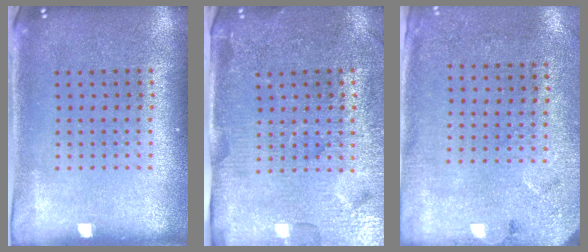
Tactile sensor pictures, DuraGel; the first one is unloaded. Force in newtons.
{"total": 4.4, "press": 4.1, "slide": 1.7}
{"total": 2.7, "press": 2.2, "slide": 1.6}